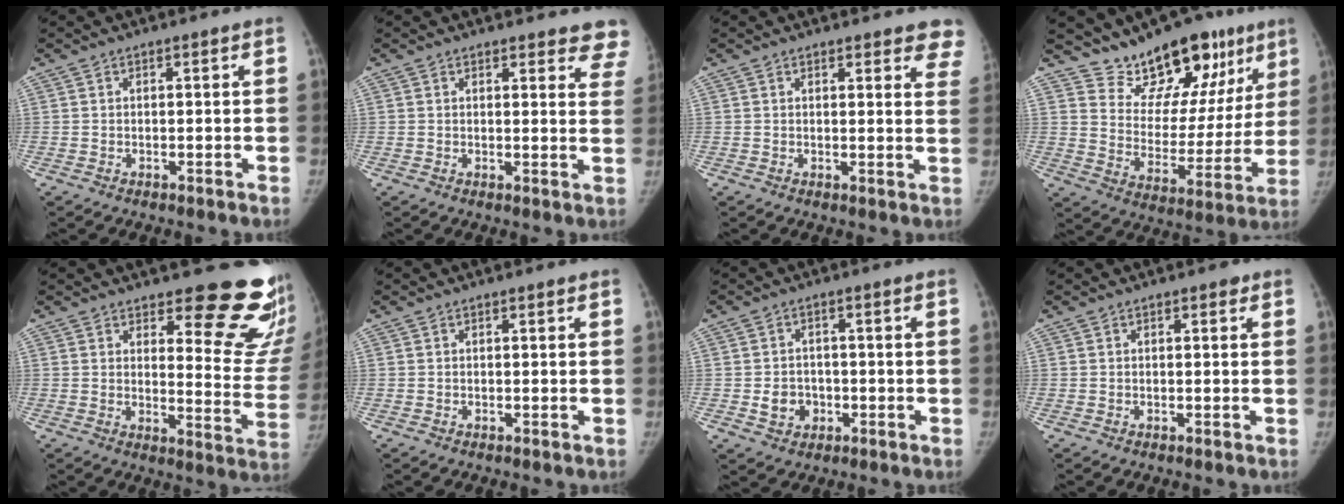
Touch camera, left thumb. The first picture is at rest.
{"total": 8.5, "force": [7.9, 2.6, 2.0], "torque": [0.027, -0.036, 0.059]}
{"total": 7.9, "force": [6.9, 2.5, 2.9], "torque": [0.011, -0.028, 0.055]}
{"total": 19.5, "force": [14.5, 9.6, 8.9], "torque": [-0.072, -0.085, 0.220]}
{"total": 17.5, "force": [13.3, 5.7, 9.8], "torque": [-0.073, -0.122, 0.151]}
{"total": 0.0}
{"total": 4.8, "force": [-1.2, 4.2, 2.1], "torque": [-0.016, 0.009, -0.015]}
{"total": 0.6, "force": [0.3, 0.4, 0.3], "torque": [0.001, 0.000, -0.001]}